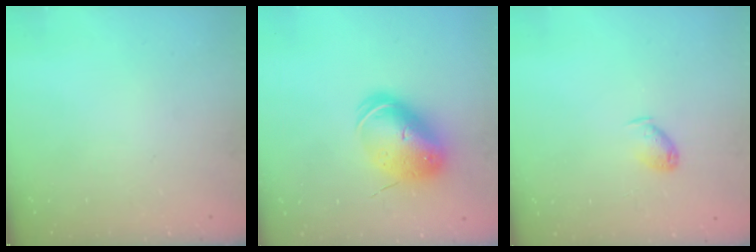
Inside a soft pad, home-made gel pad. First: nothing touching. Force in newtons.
{"total": 12.8, "press": 12.8, "slide": 1.1}
{"total": 6.0, "press": 5.9, "slide": 0.9}